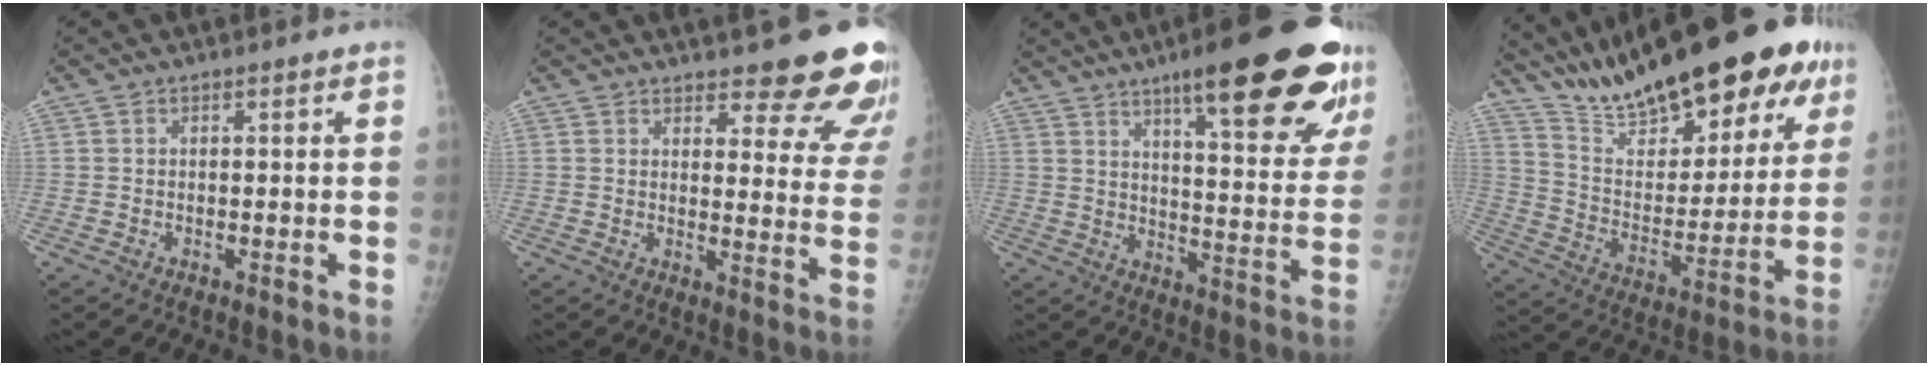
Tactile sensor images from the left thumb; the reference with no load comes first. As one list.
[{"total": 16.1, "force": [13.7, 4.5, 7.1], "torque": [-0.041, -0.097, 0.147]}, {"total": 25.2, "force": [15.5, 5.3, 19.2], "torque": [-0.235, -0.055, 0.213]}, {"total": 28.3, "force": [20.5, 8.9, 17.4], "torque": [-0.241, -0.062, 0.324]}]